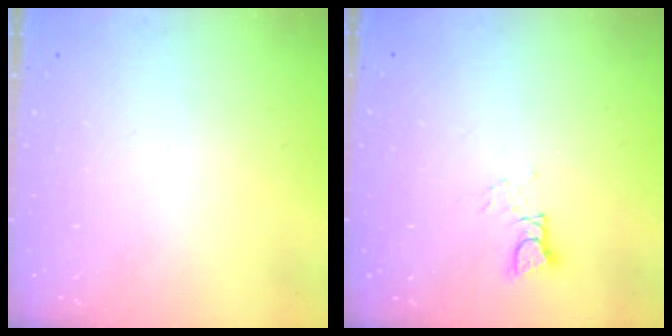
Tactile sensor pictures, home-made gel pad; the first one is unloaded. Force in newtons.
{"total": 2.9, "press": 2.9, "slide": 0.3}